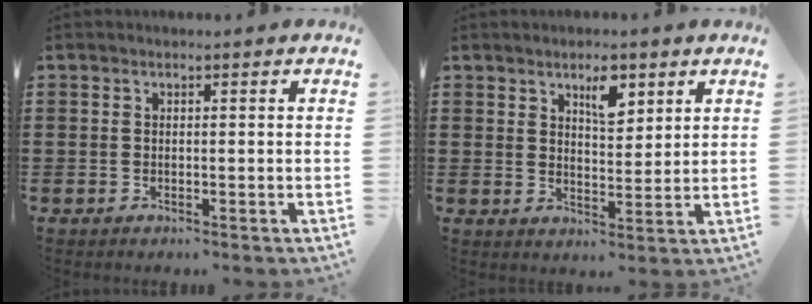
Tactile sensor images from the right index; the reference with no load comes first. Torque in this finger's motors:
{"motor_torque": [0.06, -0.04, 0.25, 0.09]}